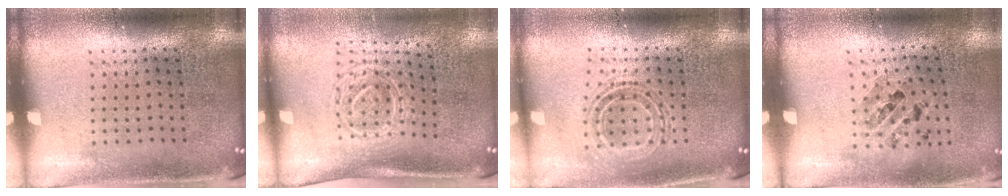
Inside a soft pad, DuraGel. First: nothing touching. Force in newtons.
{"total": 1.7, "press": 1.3, "slide": 1.1}
{"total": 0.8, "press": 0.8, "slide": 0.3}
{"total": 0.9, "press": 0.8, "slide": 0.4}